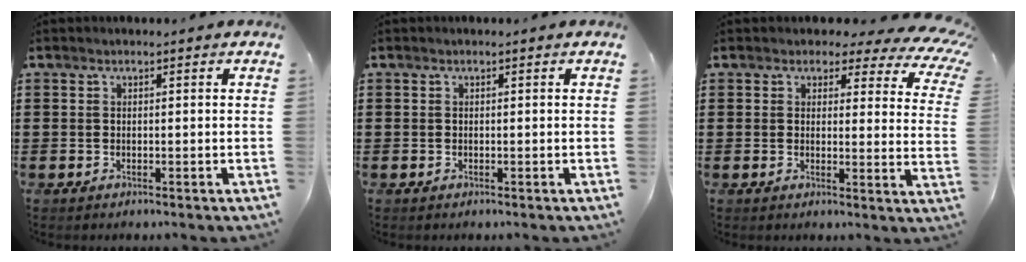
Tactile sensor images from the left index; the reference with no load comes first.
{"total": 0.0}
{"total": 3.6, "force": [2.6, 1.6, 1.9], "torque": [-0.037, -0.013, 0.040]}